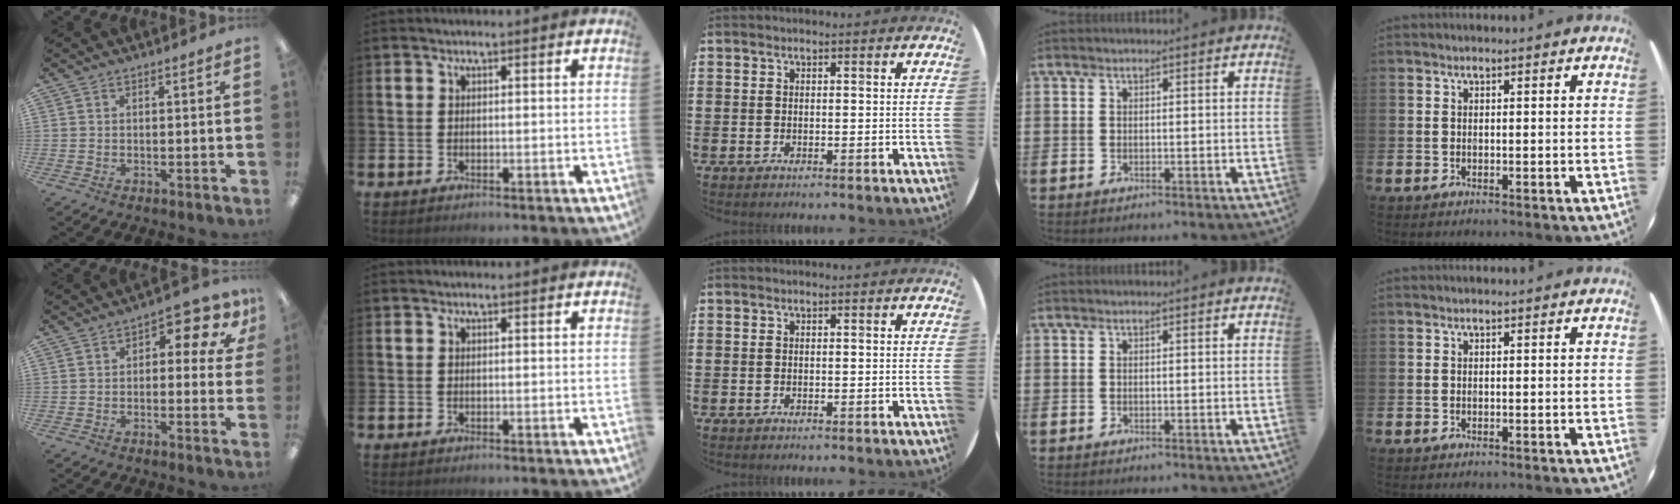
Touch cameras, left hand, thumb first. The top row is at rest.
{"thumb": {"total": 7.3, "force": [2.6, 3.7, 5.8], "torque": [-0.073, -0.010, 0.039]}}